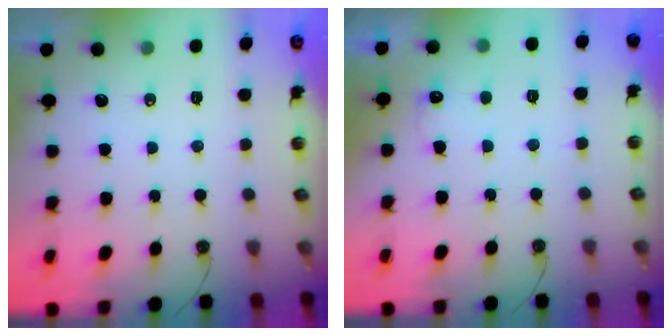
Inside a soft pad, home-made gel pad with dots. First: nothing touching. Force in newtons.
{"total": 6.6, "press": 6.6, "slide": 0.5}